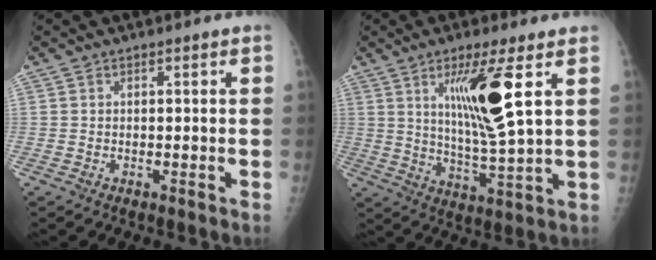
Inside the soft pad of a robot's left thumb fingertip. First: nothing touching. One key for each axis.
{"total": 14.1, "fx": 5.1, "fy": 1.7, "fz": 13.0, "tx": -0.242, "ty": -0.043, "tz": 0.098}